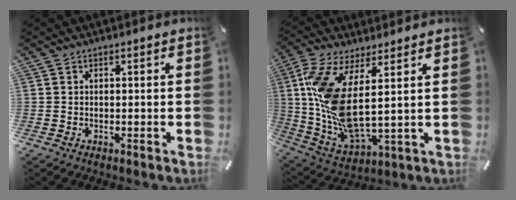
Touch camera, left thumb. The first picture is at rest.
{"total": 14.0, "force": [3.9, 4.1, 12.9], "torque": [-0.290, -0.043, 0.065]}